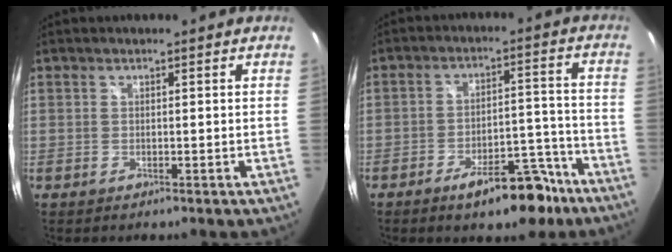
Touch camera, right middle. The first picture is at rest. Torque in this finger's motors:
{"motor_torque": [1.13, -1.01, 0.64, 0.07]}